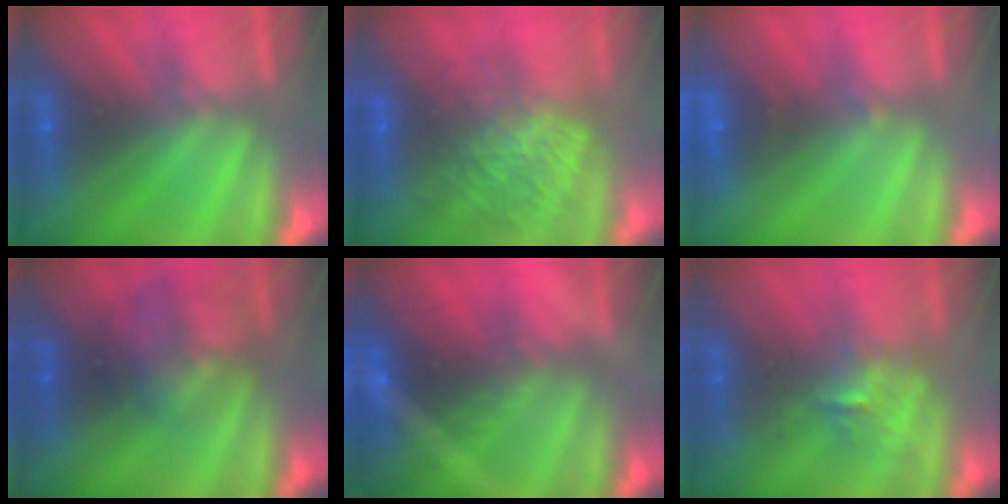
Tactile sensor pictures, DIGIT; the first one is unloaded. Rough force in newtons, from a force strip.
{"total": 6.9}
{"total": 1.5}
{"total": 2.3}
{"total": 6.8}
{"total": 2.5}